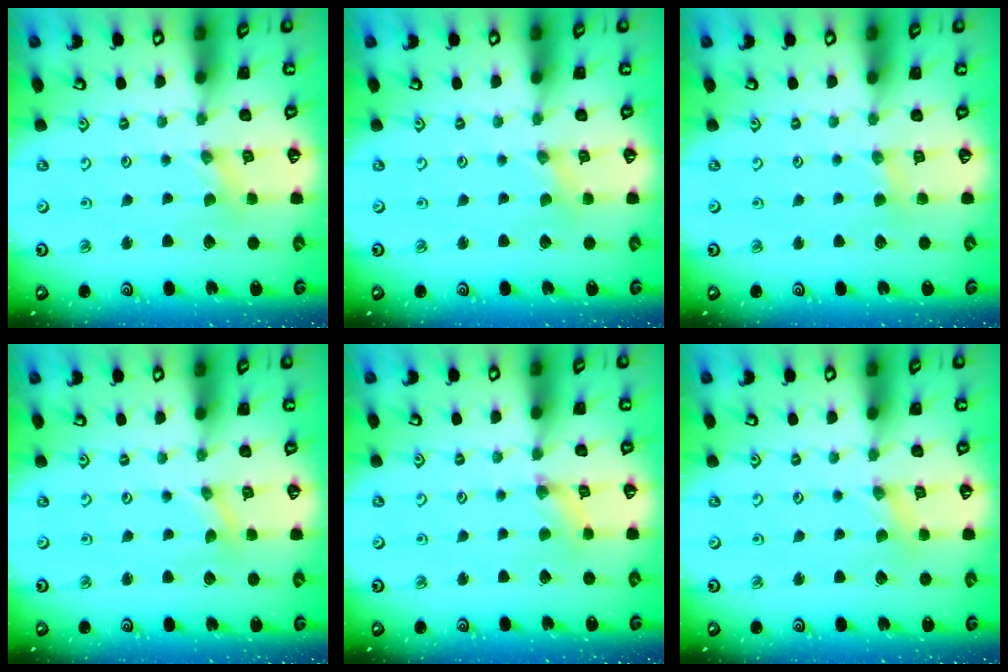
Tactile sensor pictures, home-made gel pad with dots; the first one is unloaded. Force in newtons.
{"total": 0.0}
{"total": 2.2, "press": 2.2, "slide": 0.4}
{"total": 0.0}
{"total": 1.0, "press": 1.0, "slide": 0.3}
{"total": 0.8, "press": 0.8, "slide": 0.2}